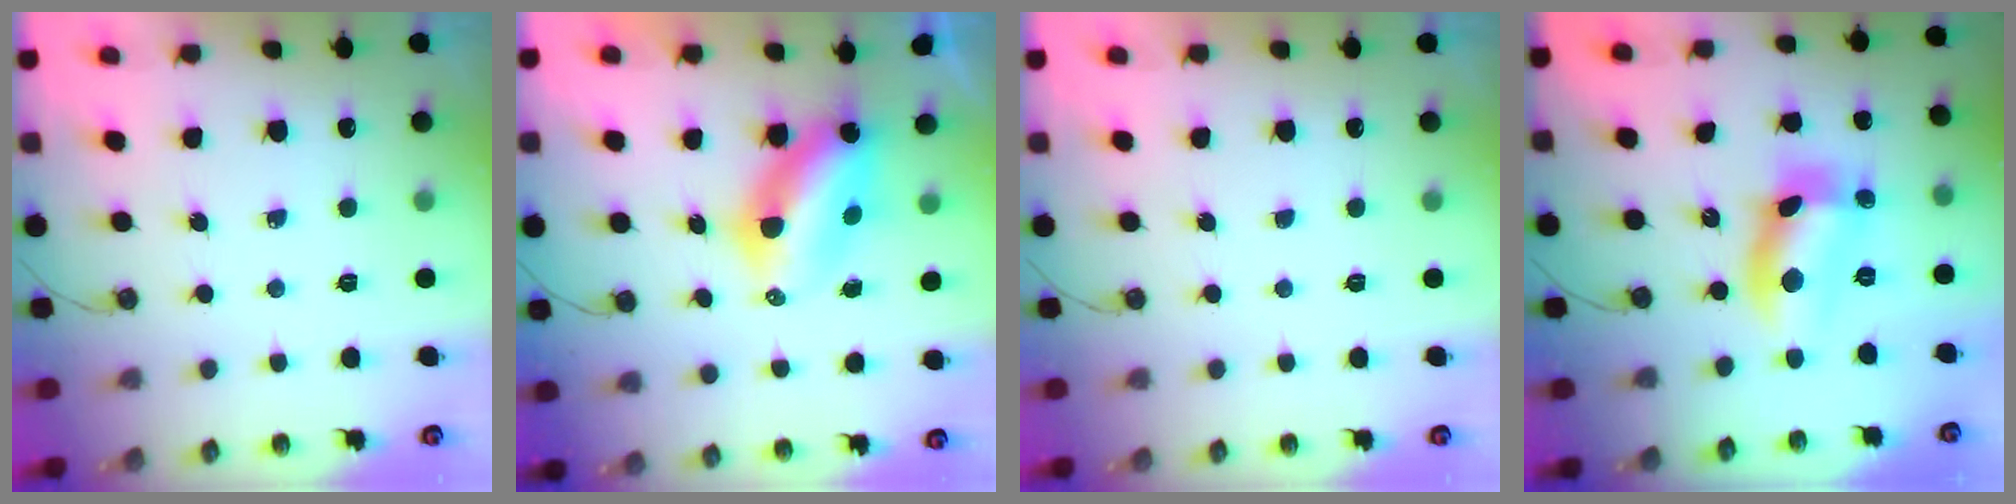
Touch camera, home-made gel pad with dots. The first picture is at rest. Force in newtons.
{"total": 7.2, "press": 7.2, "slide": 0.5}
{"total": 0.0}
{"total": 12.5, "press": 12.0, "slide": 3.4}